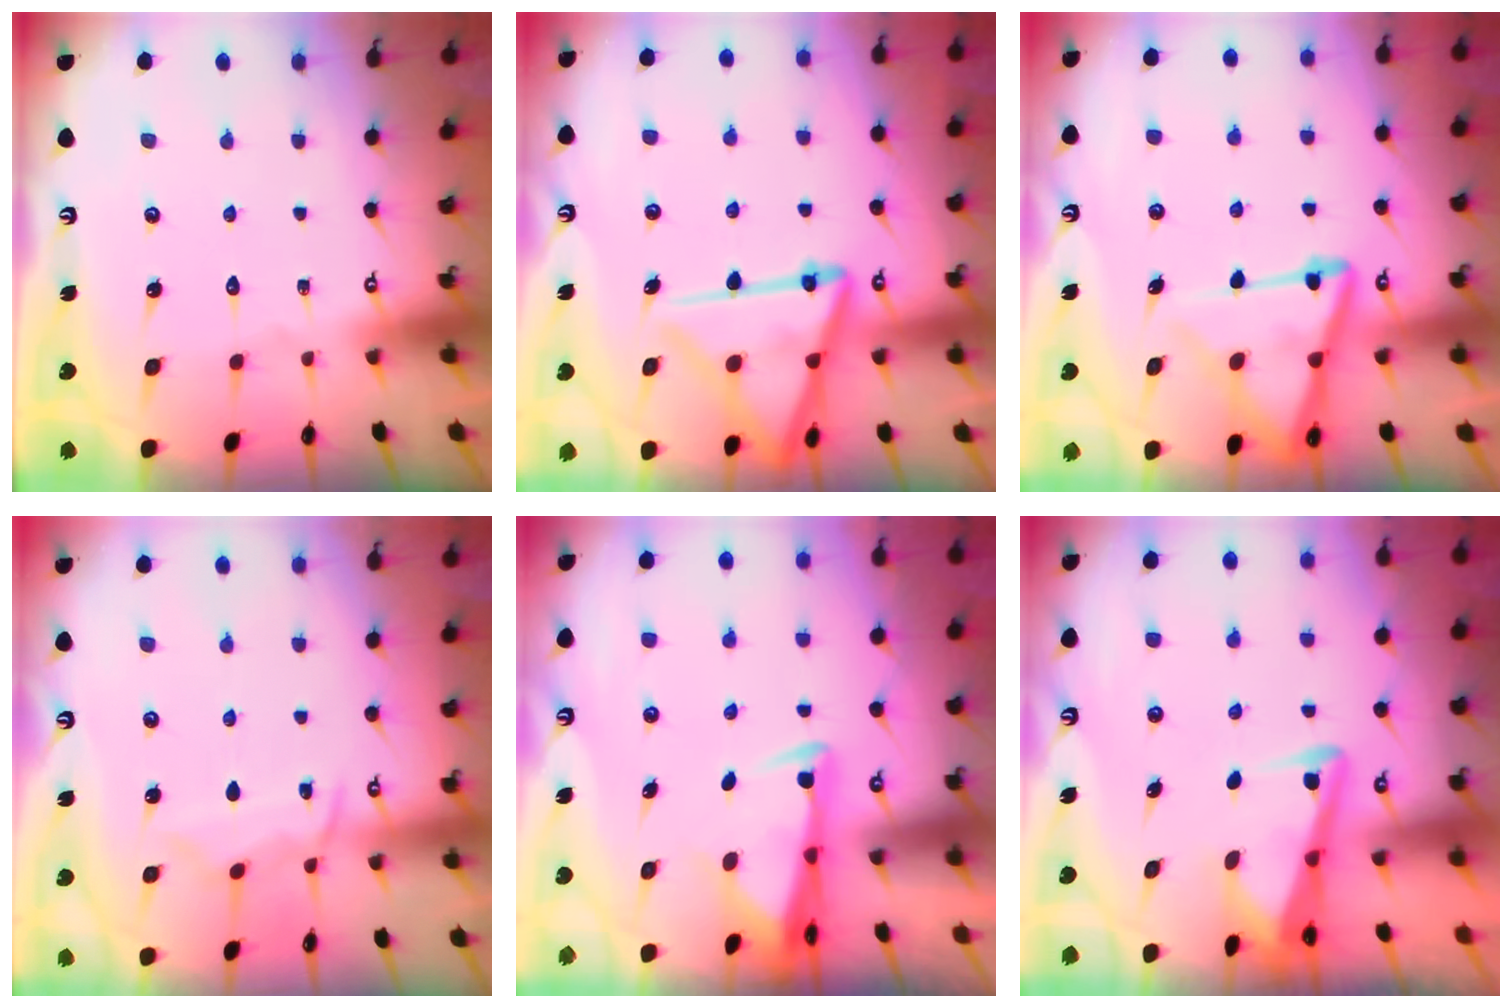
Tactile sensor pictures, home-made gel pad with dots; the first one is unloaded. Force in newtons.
{"total": 16.8, "press": 16.7, "slide": 1.7}
{"total": 12.7, "press": 12.6, "slide": 1.3}
{"total": 8.0, "press": 8.0, "slide": 0.8}
{"total": 2.8, "press": 2.6, "slide": 1.0}
{"total": 3.8, "press": 3.8, "slide": 0.4}